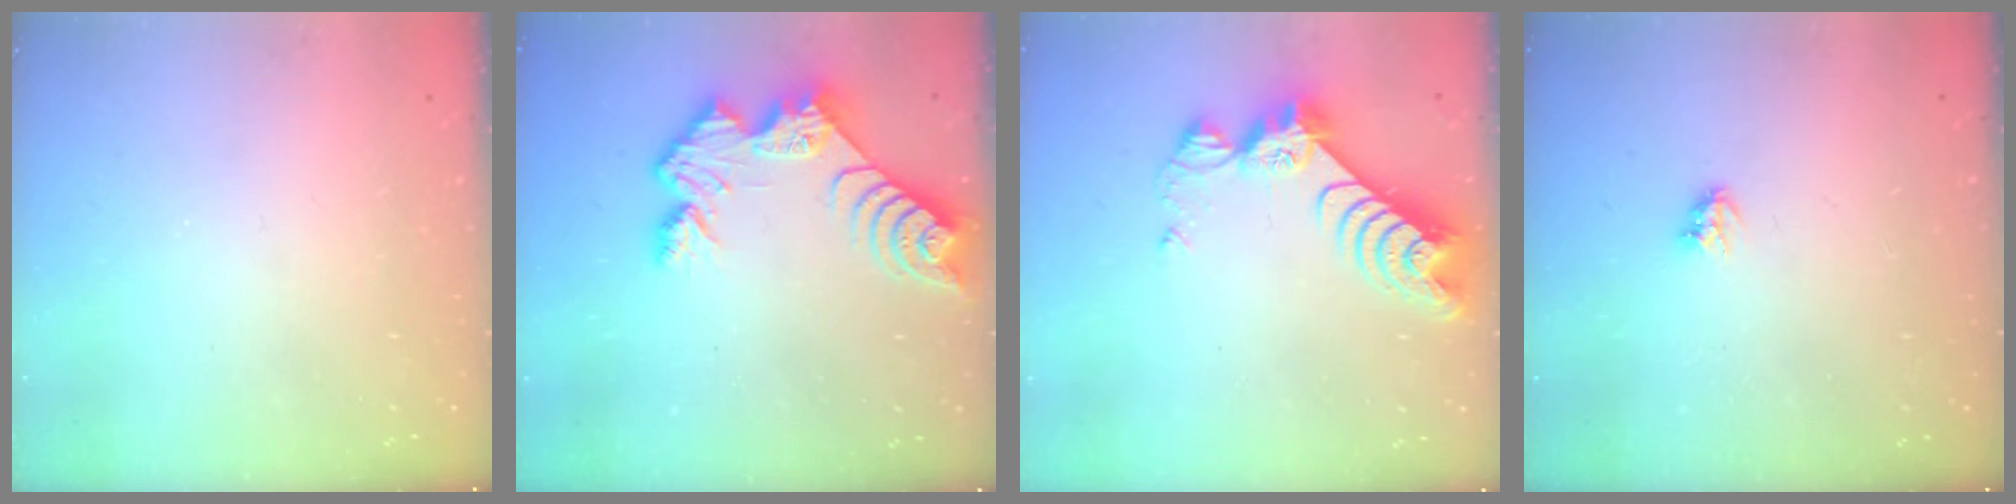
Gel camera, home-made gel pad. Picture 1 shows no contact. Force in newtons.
{"total": 11.3, "press": 11.3, "slide": 0.4}
{"total": 10.1, "press": 10.1, "slide": 0.8}
{"total": 3.4, "press": 3.4, "slide": 0.4}